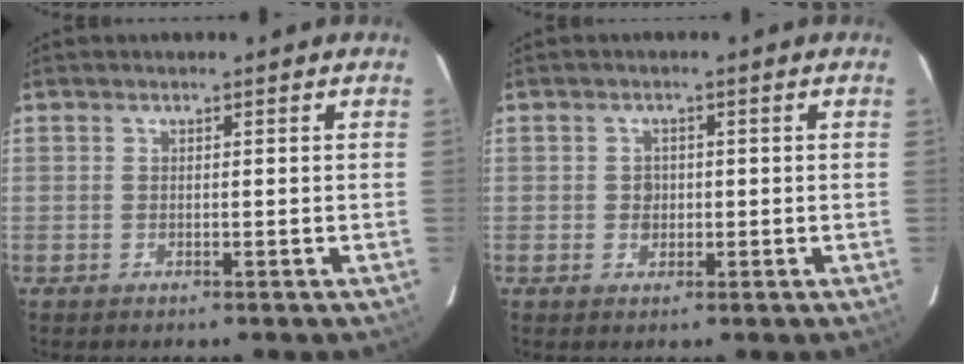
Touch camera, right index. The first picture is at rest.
{"total": 1.8, "force": [-0.1, 1.5, 0.9], "torque": [-0.014, 0.003, 0.001]}